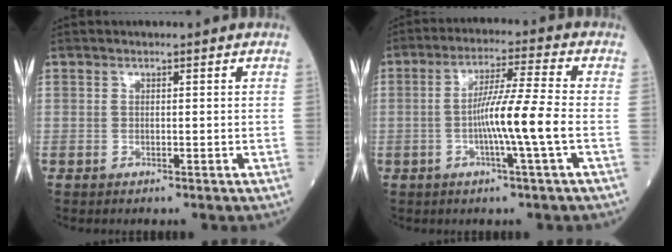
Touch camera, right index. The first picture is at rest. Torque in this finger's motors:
{"motor_torque": [1.31, -0.22, 0.73, 0.20]}